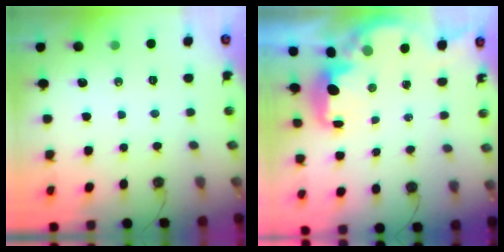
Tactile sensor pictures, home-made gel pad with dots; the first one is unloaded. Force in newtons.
{"total": 3.4, "press": 3.3, "slide": 0.4}